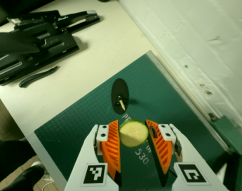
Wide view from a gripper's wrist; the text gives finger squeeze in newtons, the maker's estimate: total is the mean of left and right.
{"total": 8.5, "left": 8.4, "right": 8.6}